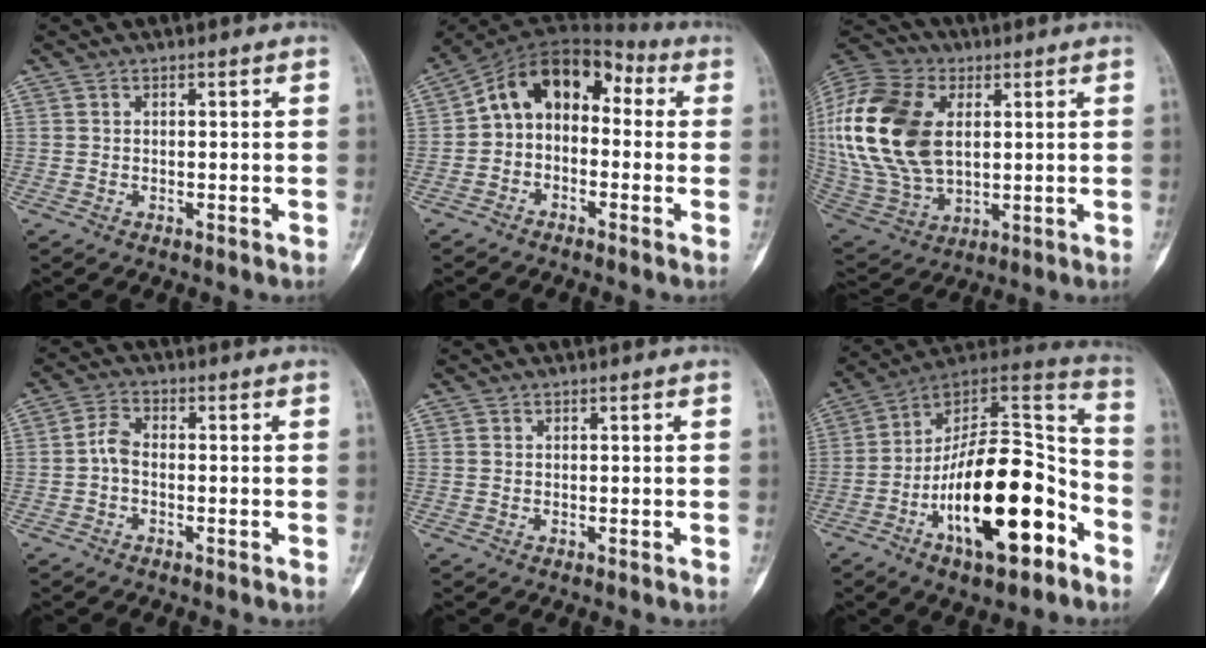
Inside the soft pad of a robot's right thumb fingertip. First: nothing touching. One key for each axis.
{"total": 11.5, "fx": 0.2, "fy": 8.2, "fz": 8.1, "tx": -0.102, "ty": 0.053, "tz": -0.018}
{"total": 25.3, "fx": 4.0, "fy": 16.1, "fz": 19.1, "tx": -0.410, "ty": -0.008, "tz": 0.079}
{"total": 3.3, "fx": -0.8, "fy": 1.9, "fz": 2.6, "tx": -0.052, "ty": 0.014, "tz": -0.025}
{"total": 0.0}
{"total": 24.7, "fx": -10.0, "fy": 10.1, "fz": 20.2, "tx": -0.323, "ty": 0.071, "tz": -0.155}